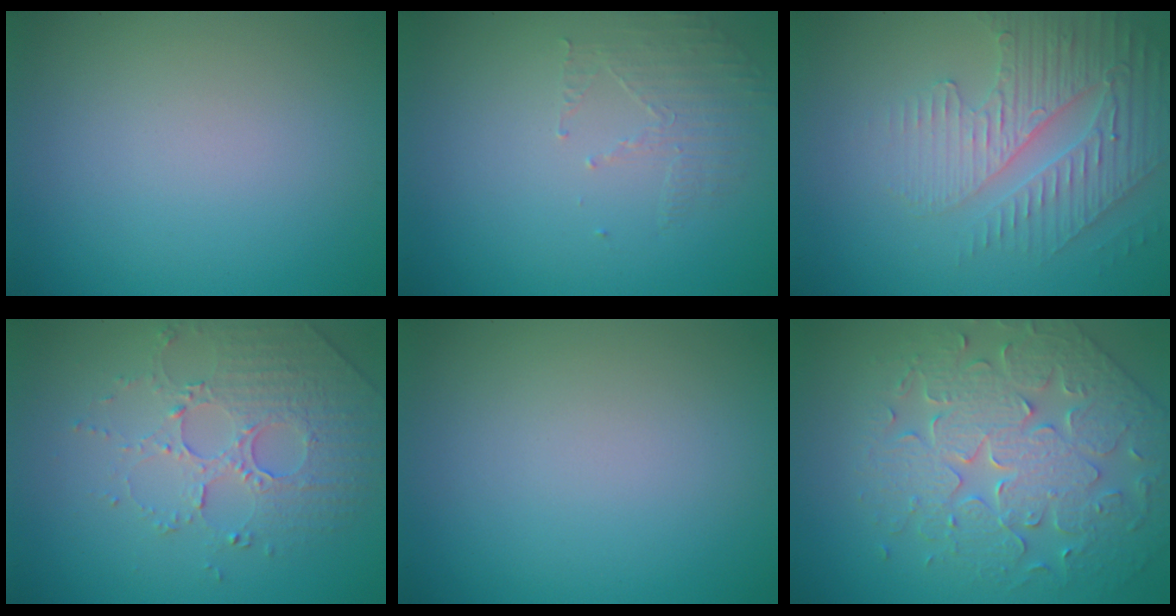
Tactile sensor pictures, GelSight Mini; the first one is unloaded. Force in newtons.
{"total": 1.6, "press": 0.7, "slide": 1.4}
{"total": 4.1, "press": 3.9, "slide": 1.3}
{"total": 5.1, "press": 3.5, "slide": 3.7}
{"total": 0.0}
{"total": 5.6, "press": 5.2, "slide": 2.2}